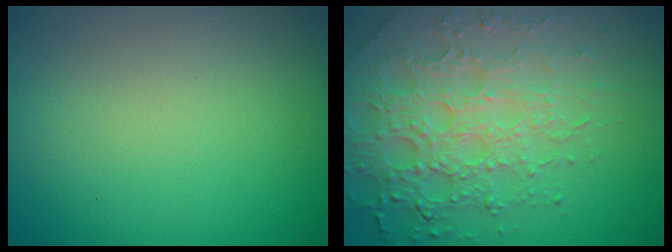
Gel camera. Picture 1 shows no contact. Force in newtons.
{"total": 8.0, "press": 5.5, "slide": 5.7}